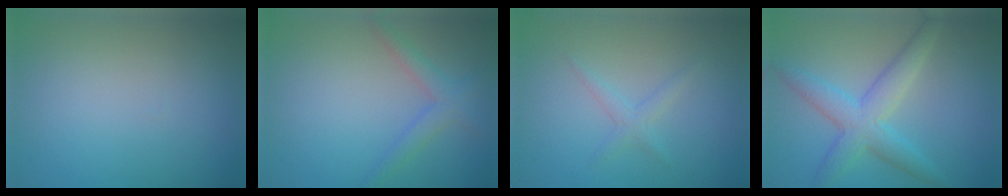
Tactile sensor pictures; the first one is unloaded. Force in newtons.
{"total": 2.3, "press": 2.3, "slide": 0.1}
{"total": 1.3, "press": 1.3, "slide": 0.0}
{"total": 4.4, "press": 4.4, "slide": 0.0}